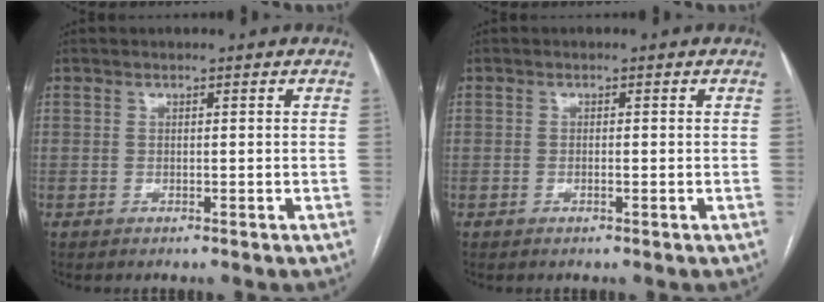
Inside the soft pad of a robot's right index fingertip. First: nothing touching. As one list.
[{"total": 0.8, "force": [-0.2, 0.2, 0.7], "torque": [-0.013, -0.001, -0.002]}]